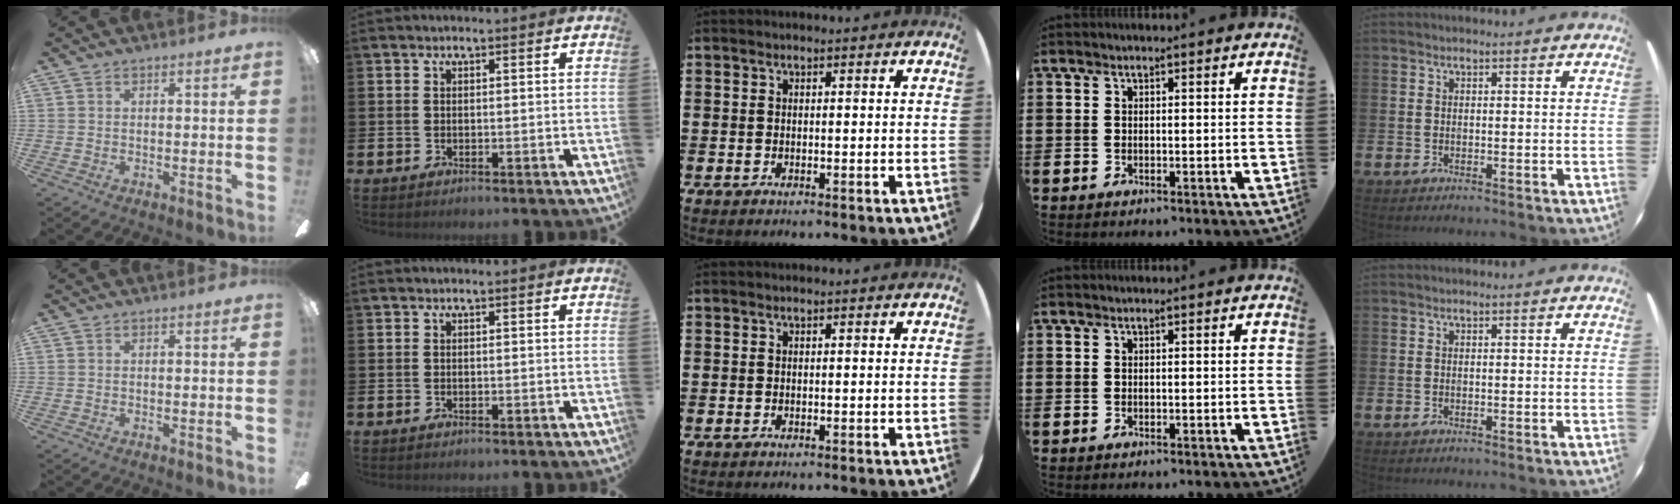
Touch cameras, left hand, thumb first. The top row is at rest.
{}